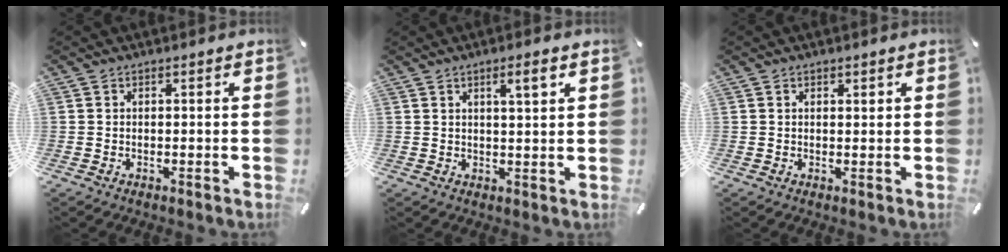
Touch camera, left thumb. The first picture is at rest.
{"total": 3.9, "force": [2.1, 0.6, 3.2], "torque": [-0.052, -0.004, 0.030]}
{"total": 0.9, "force": [0.4, 0.6, 0.6], "torque": [-0.011, 0.002, 0.007]}